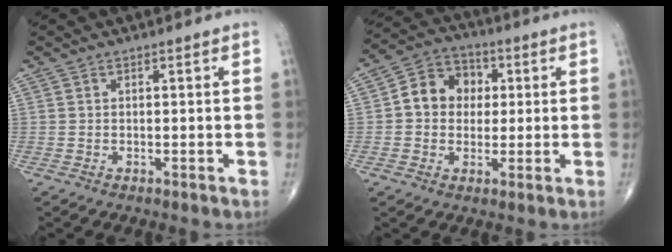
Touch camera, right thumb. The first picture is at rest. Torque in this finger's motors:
{"motor_torque": [-0.16, 0.21, 0.64, 0.13, 0.14]}